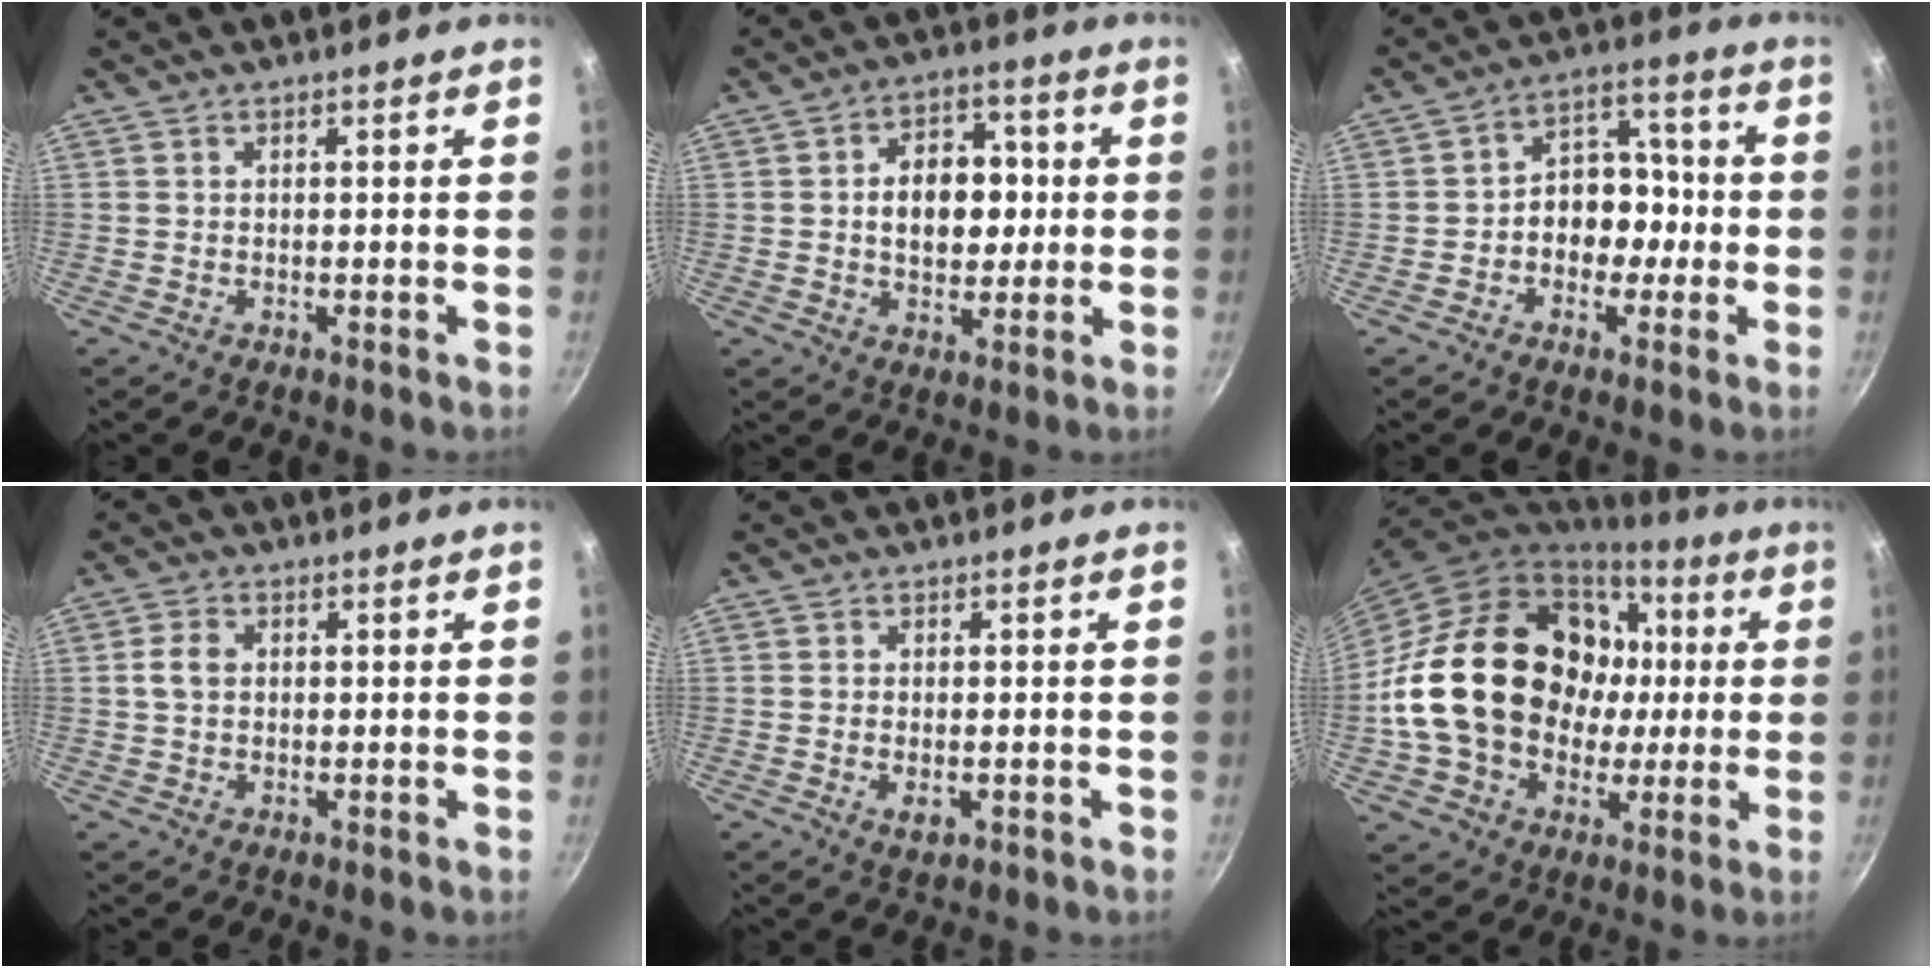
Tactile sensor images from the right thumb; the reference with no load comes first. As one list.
[{"total": 11.2, "force": [0.6, 7.9, 7.9], "torque": [-0.075, 0.012, 0.004]}, {"total": 9.7, "force": [-1.6, 7.6, 5.8], "torque": [-0.021, 0.039, -0.036]}, {"total": 3.5, "force": [0.4, 2.4, 2.5], "torque": [-0.053, 0.011, 0.005]}, {"total": 2.6, "force": [-0.7, 1.4, 2.1], "torque": [-0.039, -0.005, -0.010]}, {"total": 26.1, "force": [1.7, 20.5, 16.1], "torque": [-0.254, 0.035, 0.046]}]